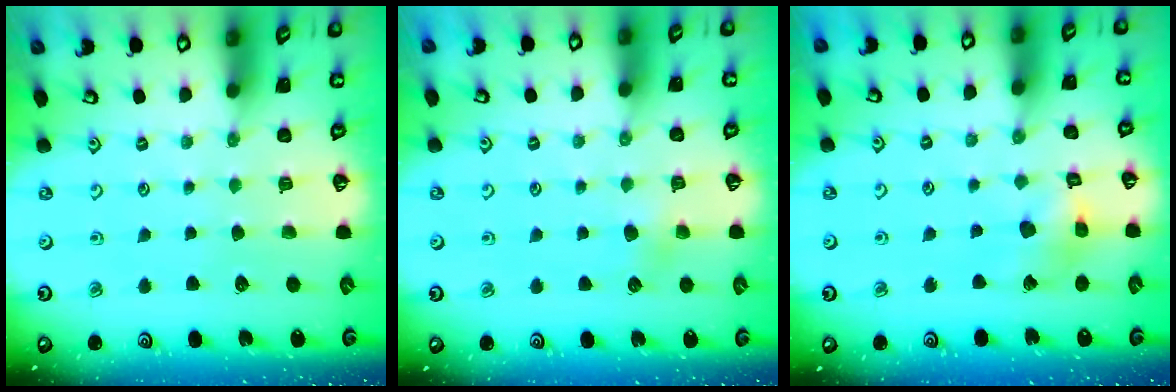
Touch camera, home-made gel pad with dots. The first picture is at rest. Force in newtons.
{"total": 2.9, "press": 2.9, "slide": 0.3}
{"total": 10.0, "press": 10.0, "slide": 1.2}